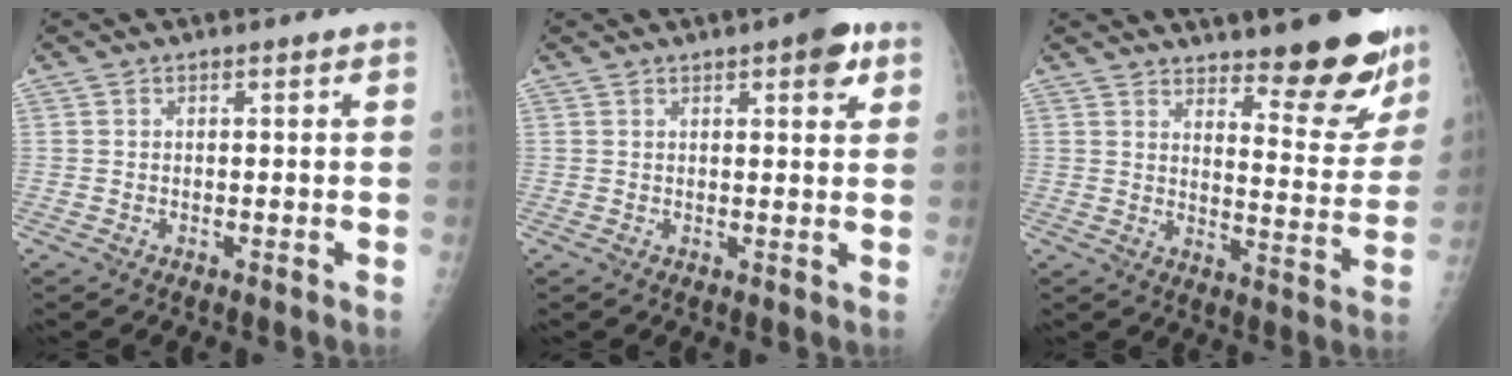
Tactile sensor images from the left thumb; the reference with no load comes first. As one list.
[{"total": 5.0, "force": [2.7, 1.7, 3.9], "torque": [-0.038, -0.008, 0.028]}, {"total": 14.0, "force": [10.4, 3.9, 8.5], "torque": [-0.066, -0.083, 0.148]}]